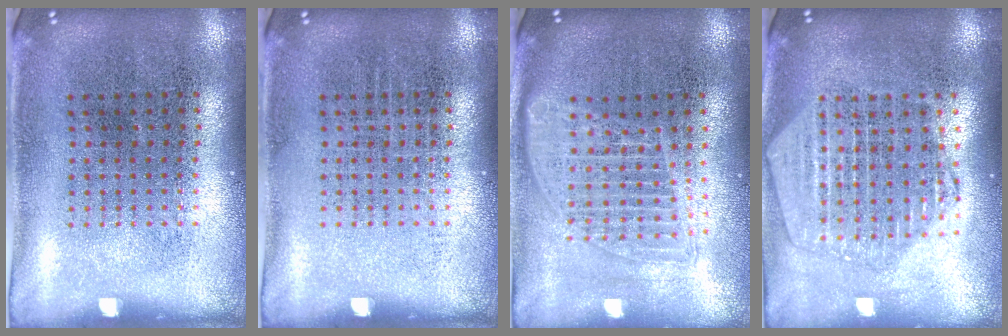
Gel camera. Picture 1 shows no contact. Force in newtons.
{"total": 0.0}
{"total": 1.6, "press": 1.4, "slide": 0.8}
{"total": 2.2, "press": 1.9, "slide": 0.9}